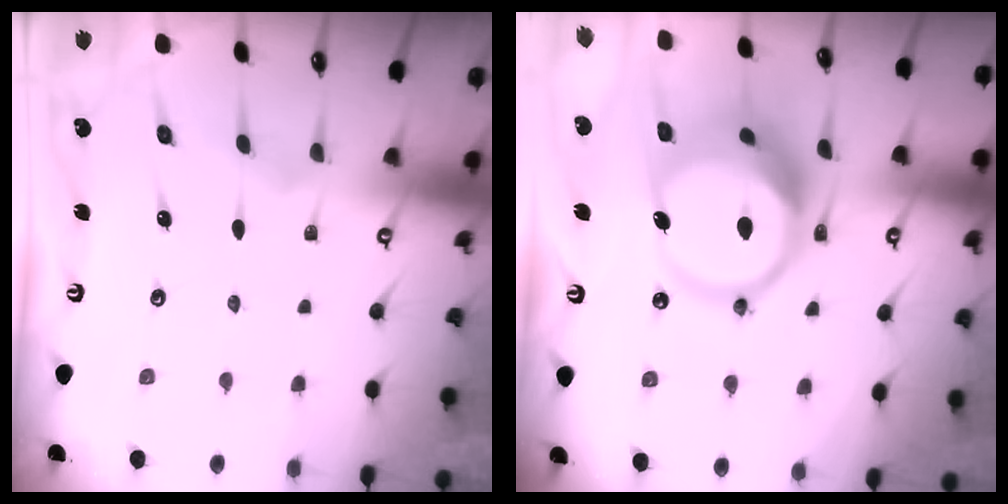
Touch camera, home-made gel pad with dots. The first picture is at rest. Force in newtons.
{"total": 17.0, "press": 16.9, "slide": 2.1}